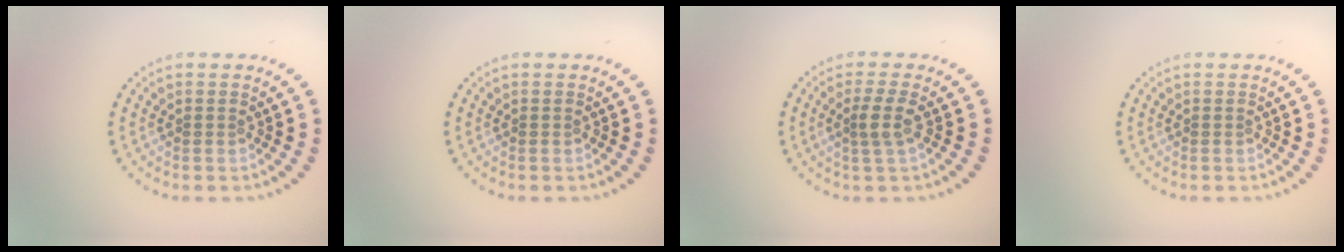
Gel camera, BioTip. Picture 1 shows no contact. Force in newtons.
{"total": 0.0}
{"total": 2.0, "press": 1.6, "slide": 1.2}
{"total": 0.0}